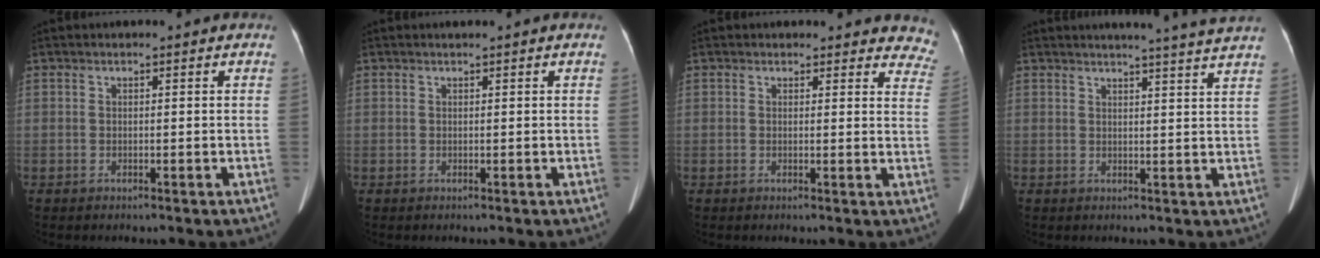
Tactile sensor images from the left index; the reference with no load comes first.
{"total": 0.7, "force": [0.6, -0.1, 0.3], "torque": [-0.009, 0.005, 0.014]}
{"total": 10.7, "force": [10.0, 3.7, 0.6], "torque": [0.056, -0.039, 0.061]}
{"total": 9.8, "force": [9.1, -1.5, 3.3], "torque": [-0.043, -0.020, 0.093]}